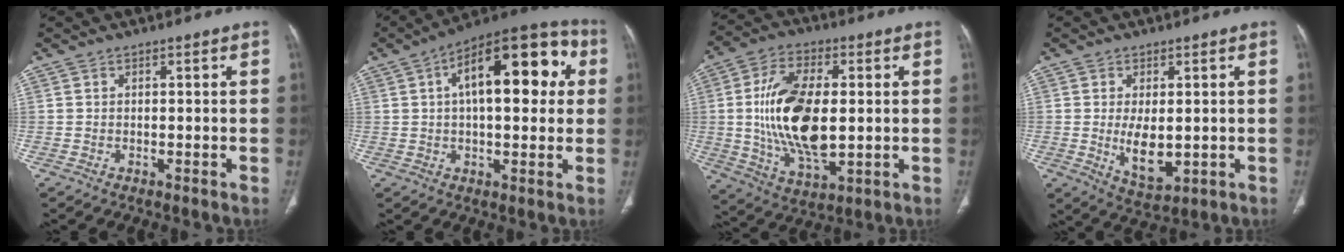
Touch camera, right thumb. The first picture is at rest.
{"total": 21.2, "force": [5.0, 9.5, 18.3], "torque": [-0.240, 0.029, 0.064]}
{"total": 18.5, "force": [0.6, 9.2, 16.1], "torque": [-0.303, -0.011, 0.017]}
{"total": 7.3, "force": [-0.4, 3.7, 6.2], "torque": [-0.098, -0.018, 0.008]}